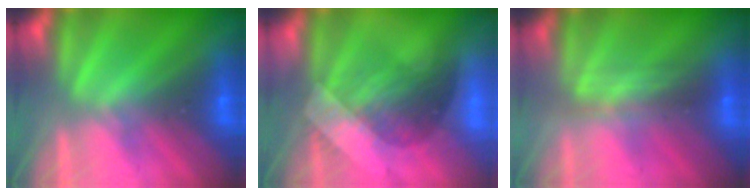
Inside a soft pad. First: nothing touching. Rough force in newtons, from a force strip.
{"total": 2.9}
{"total": 2.4}